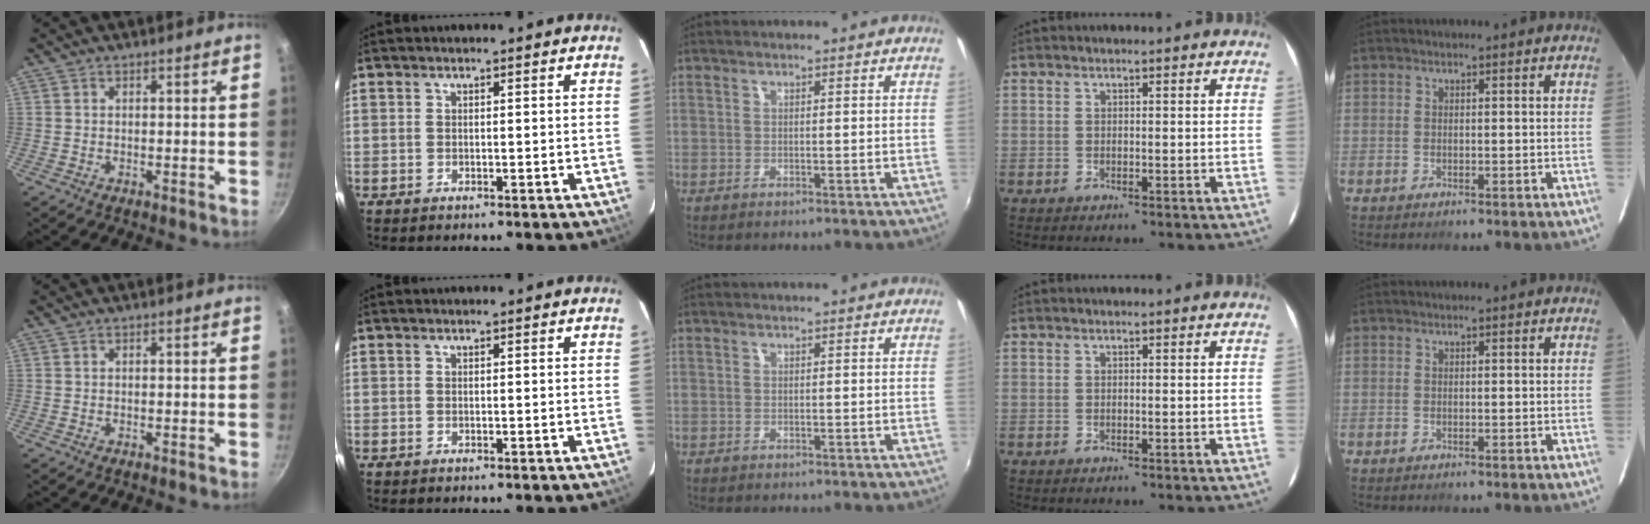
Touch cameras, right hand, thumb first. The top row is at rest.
{}